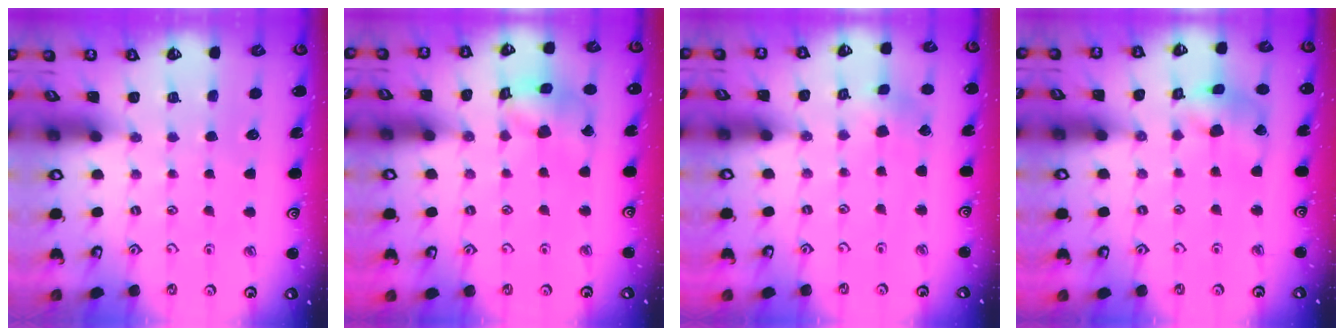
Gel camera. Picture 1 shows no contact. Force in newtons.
{"total": 12.2, "press": 12.1, "slide": 1.4}
{"total": 2.2, "press": 2.2, "slide": 0.3}
{"total": 10.9, "press": 10.8, "slide": 1.4}